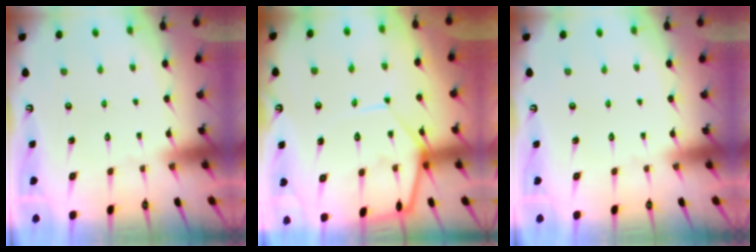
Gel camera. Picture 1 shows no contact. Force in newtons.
{"total": 10.6, "press": 10.6, "slide": 1.0}
{"total": 0.0}